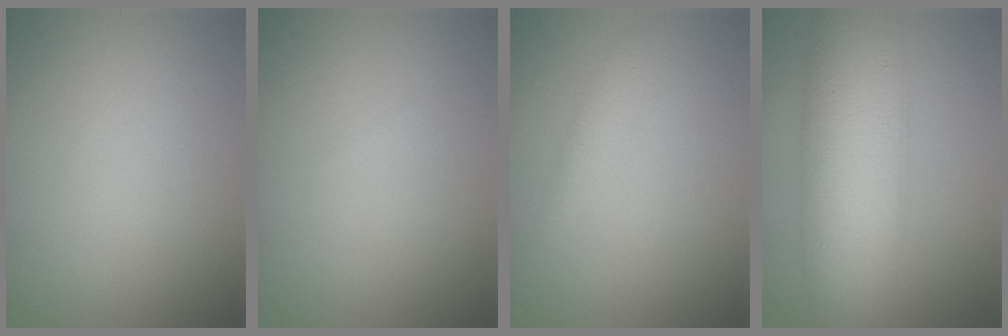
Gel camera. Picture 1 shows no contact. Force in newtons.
{"total": 0.0}
{"total": 1.0, "press": 1.0, "slide": 0.0}
{"total": 10.4, "press": 10.4, "slide": 0.1}